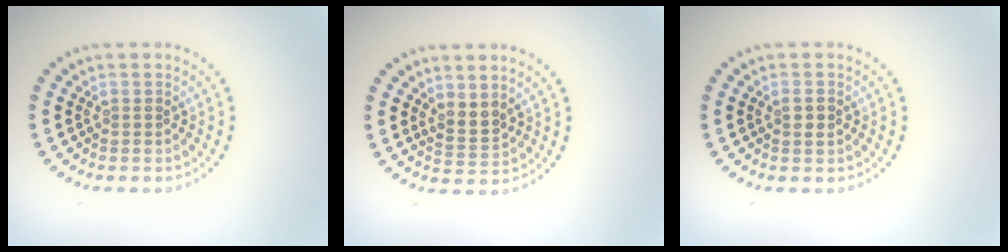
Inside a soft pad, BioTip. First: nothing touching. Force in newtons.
{"total": 1.9, "press": 1.3, "slide": 1.4}
{"total": 1.1, "press": 1.1, "slide": 0.3}